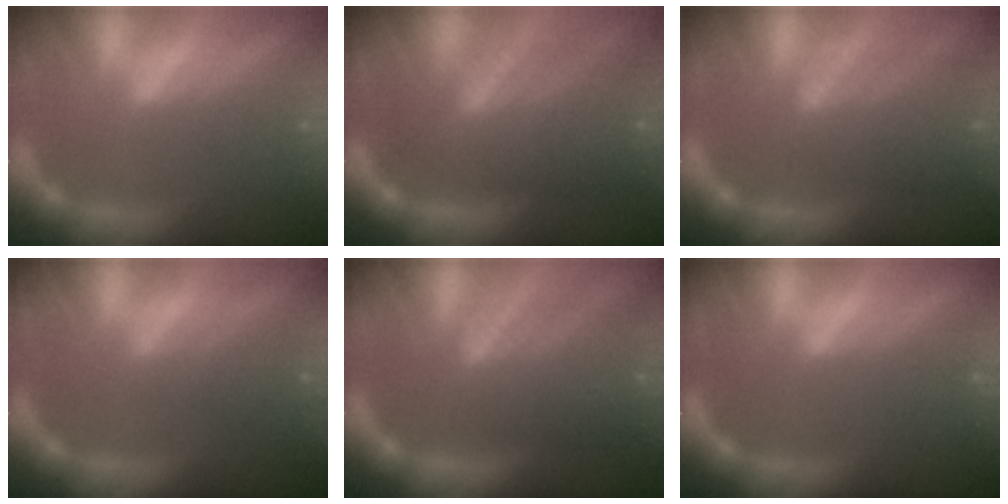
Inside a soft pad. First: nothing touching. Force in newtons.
{"total": 8.5}
{"total": 6.1}
{"total": 2.5}
{"total": 7.1}
{"total": 0.0}